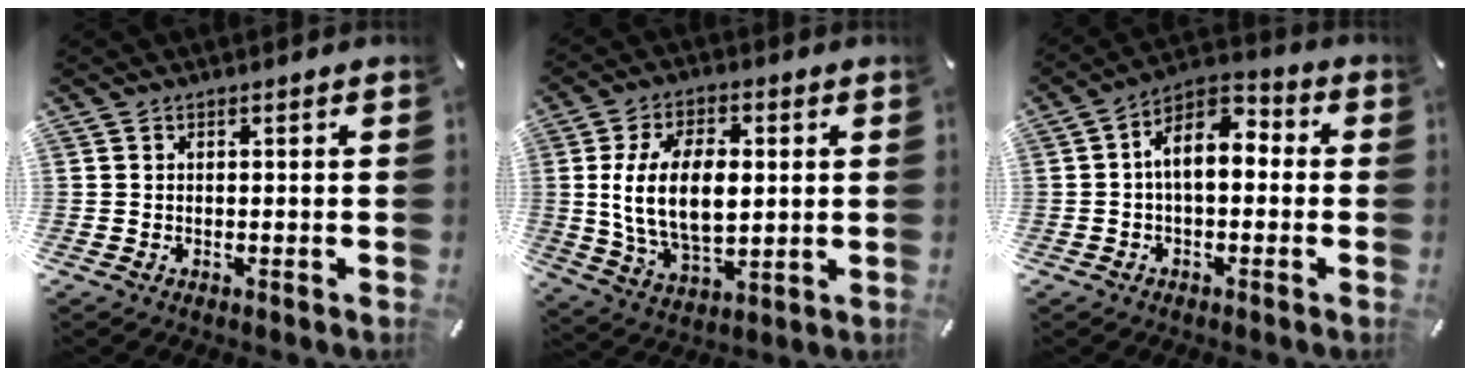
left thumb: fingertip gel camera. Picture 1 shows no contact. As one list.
[{"total": 15.4, "force": [1.6, 9.2, 12.2], "torque": [-0.262, 0.003, 0.027]}, {"total": 8.5, "force": [0.5, 5.1, 6.8], "torque": [-0.129, 0.001, 0.006]}]